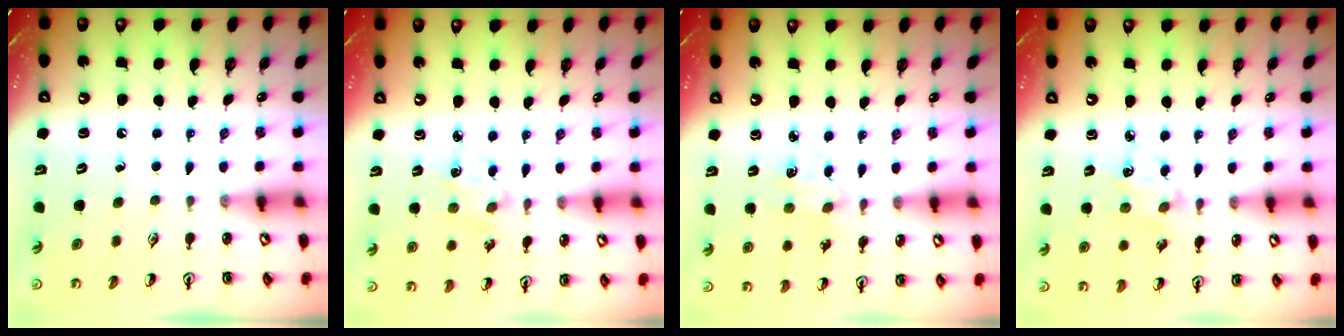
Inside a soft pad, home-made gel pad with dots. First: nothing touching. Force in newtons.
{"total": 1.8, "press": 1.8, "slide": 0.3}
{"total": 2.0, "press": 2.0, "slide": 0.4}
{"total": 3.9, "press": 3.9, "slide": 0.3}